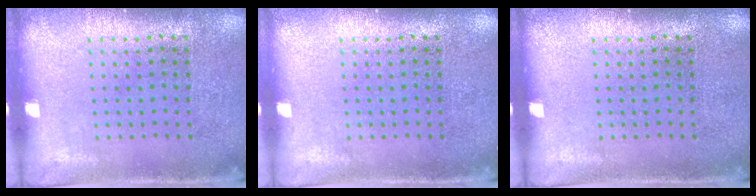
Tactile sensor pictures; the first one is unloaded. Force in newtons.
{"total": 0.0}
{"total": 0.0}